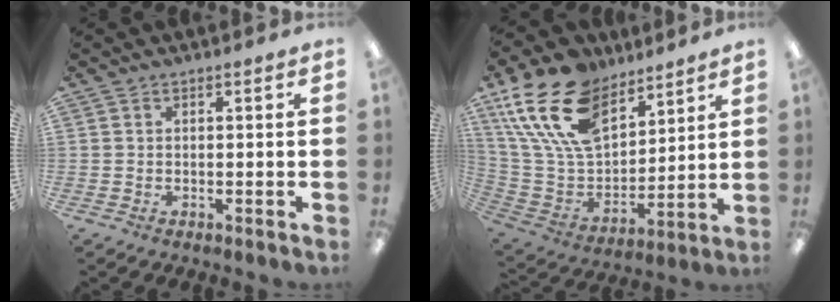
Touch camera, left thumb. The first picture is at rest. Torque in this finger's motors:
{"motor_torque": [0.39, 0.81, 1.57, -1.20, 0.57]}